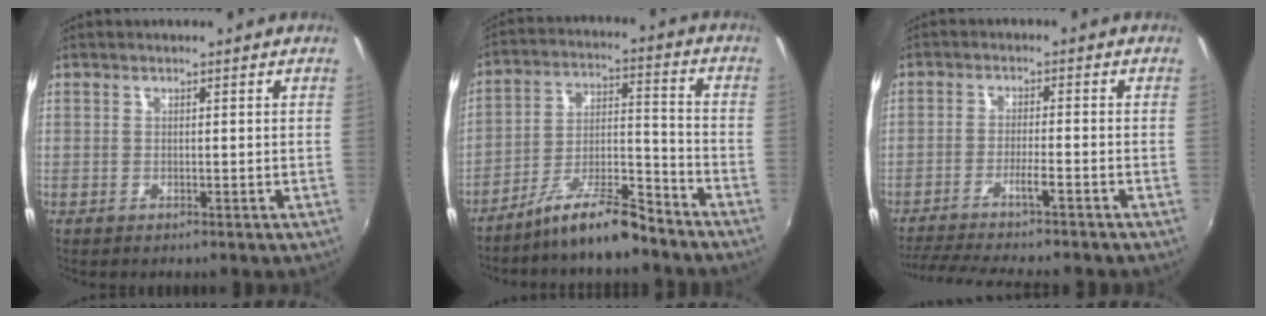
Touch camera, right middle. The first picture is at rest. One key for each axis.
{"total": 11.2, "fx": -9.5, "fy": 1.6, "fz": 5.8, "tx": -0.115, "ty": 0.012, "tz": -0.169}
{"total": 11.2, "fx": -9.8, "fy": -0.5, "fz": 5.4, "tx": -0.110, "ty": -0.011, "tz": -0.158}